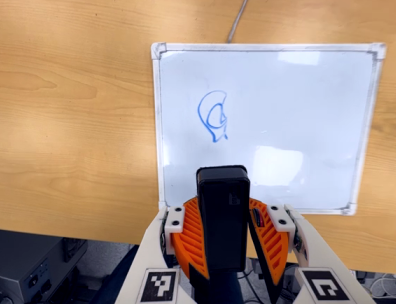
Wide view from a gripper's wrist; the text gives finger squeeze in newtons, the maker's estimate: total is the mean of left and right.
{"total": 8.8, "left": 9.4, "right": 8.1}